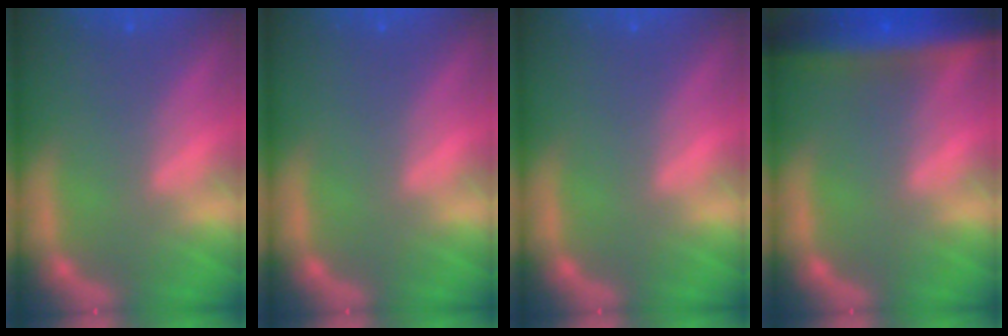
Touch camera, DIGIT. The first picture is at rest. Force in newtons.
{"total": 0.0}
{"total": 0.0}
{"total": 9.0}